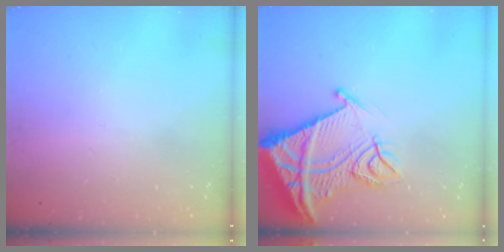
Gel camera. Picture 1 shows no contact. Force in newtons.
{"total": 19.6, "press": 19.5, "slide": 2.1}